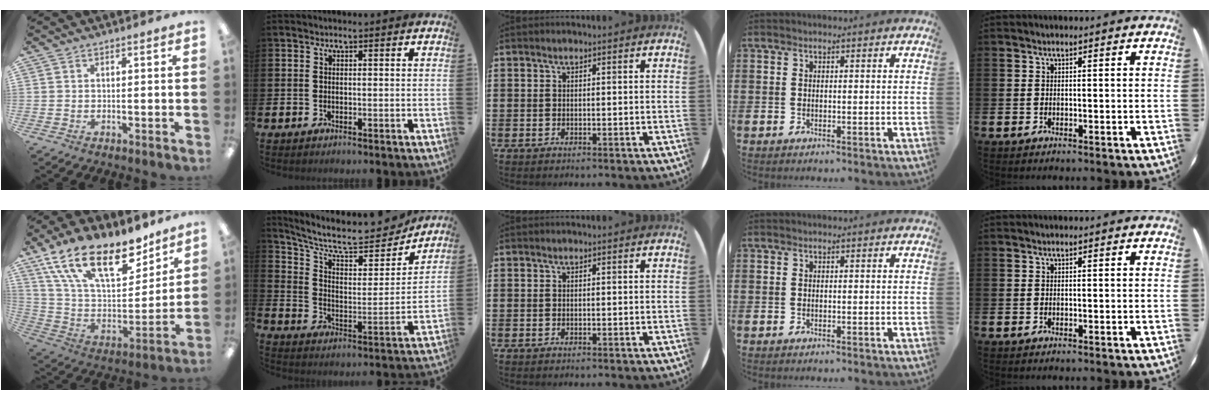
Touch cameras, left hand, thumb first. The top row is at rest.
{"thumb": {"total": 23.2, "force": [15.2, 10.1, 14.3], "torque": [-0.255, -0.088, 0.270]}, "index": {"total": 10.0, "force": [8.8, 2.9, 3.8], "torque": [-0.098, -0.066, 0.148]}}